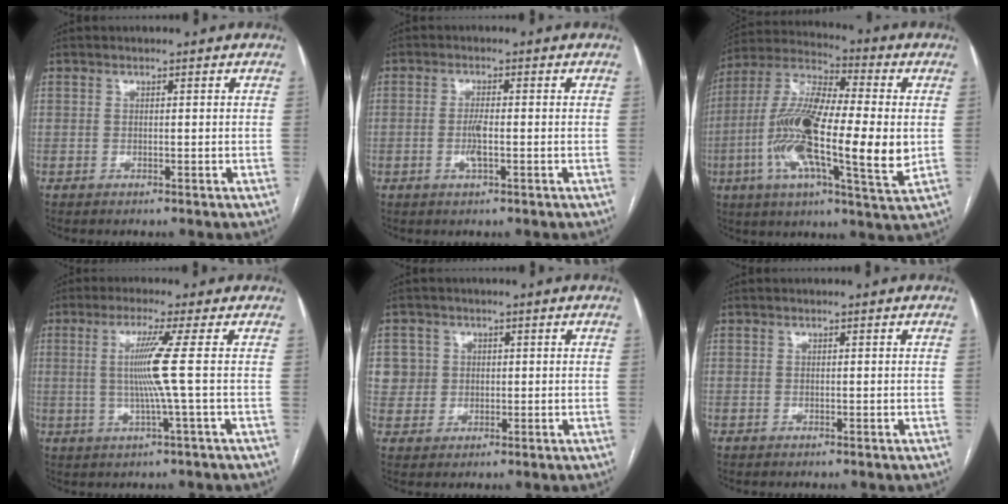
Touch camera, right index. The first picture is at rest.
{"total": 2.8, "force": [-0.6, 0.4, 2.7], "torque": [-0.059, -0.003, -0.011]}
{"total": 21.6, "force": [-2.4, 4.4, 21.0], "torque": [-0.406, -0.003, -0.049]}
{"total": 6.5, "force": [0.3, -2.4, 6.0], "torque": [-0.124, -0.004, 0.009]}
{"total": 4.5, "force": [1.2, 4.3, -0.1], "torque": [0.019, 0.008, 0.025]}
{"total": 0.0}